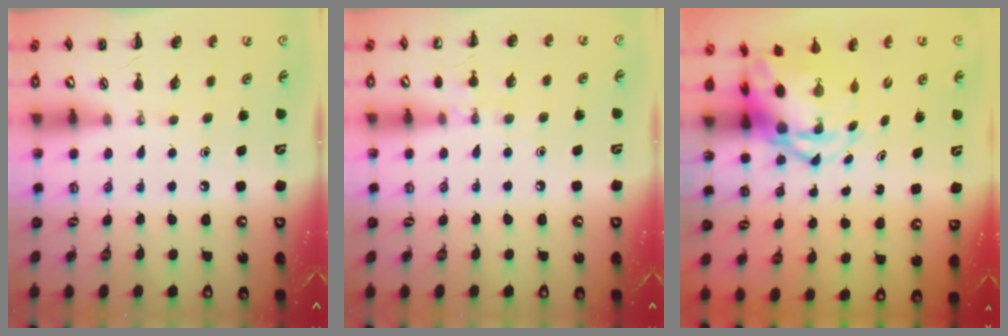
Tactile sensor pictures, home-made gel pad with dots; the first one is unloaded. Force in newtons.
{"total": 6.5, "press": 6.2, "slide": 1.9}
{"total": 5.1, "press": 4.9, "slide": 1.4}